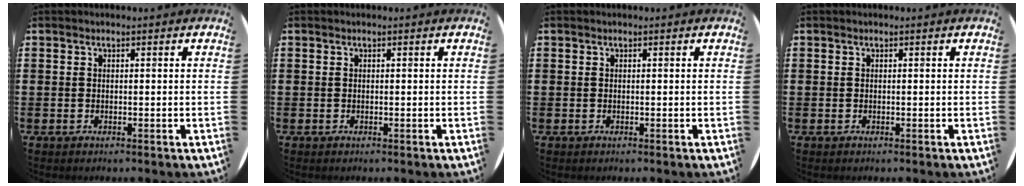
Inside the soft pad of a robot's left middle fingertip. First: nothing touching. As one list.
[{"total": 0.0}, {"total": 0.0}, {"total": 0.0}]